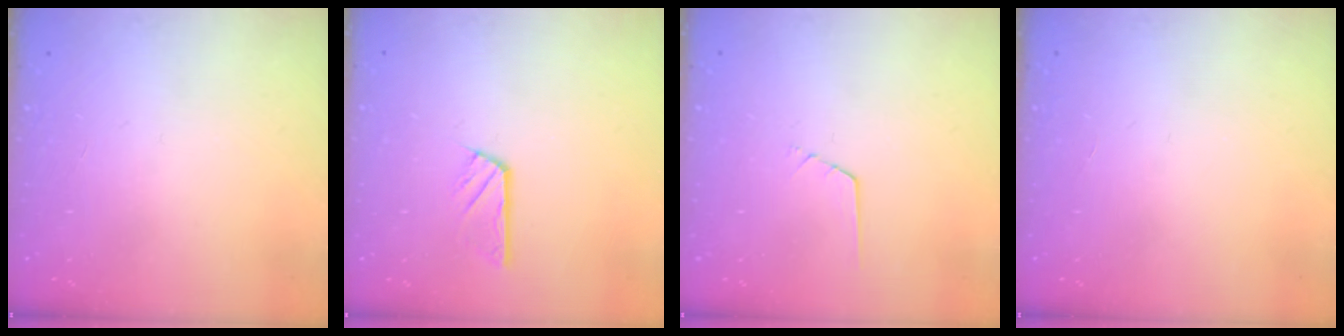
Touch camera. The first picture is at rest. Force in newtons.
{"total": 3.5, "press": 3.5, "slide": 0.2}
{"total": 0.6, "press": 0.5, "slide": 0.2}
{"total": 0.0}